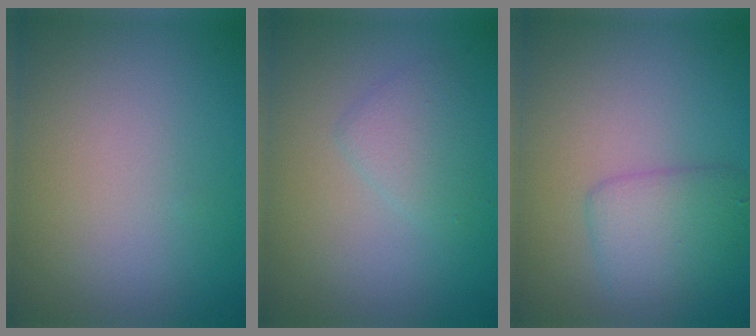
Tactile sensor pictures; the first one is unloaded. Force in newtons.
{"total": 2.0, "press": 2.0, "slide": 0.1}
{"total": 3.0, "press": 3.0, "slide": 0.2}